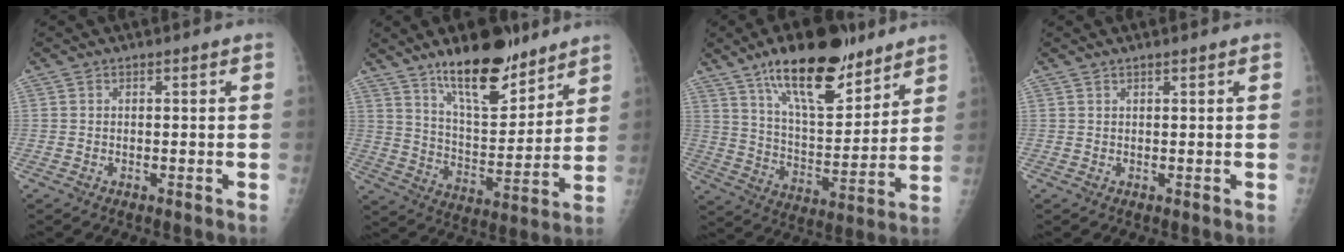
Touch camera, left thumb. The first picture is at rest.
{"total": 16.4, "force": [11.9, 5.8, 9.6], "torque": [-0.117, -0.084, 0.204]}
{"total": 20.0, "force": [13.4, 7.6, 12.7], "torque": [-0.169, -0.071, 0.229]}
{"total": 0.8, "force": [0.6, 0.0, 0.4], "torque": [-0.007, 0.000, 0.014]}